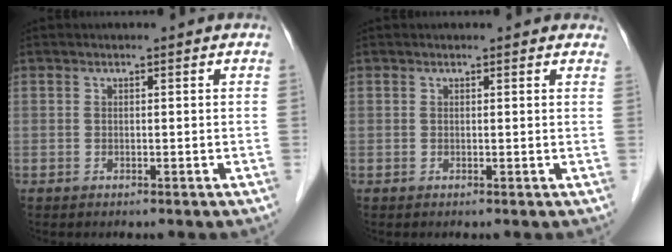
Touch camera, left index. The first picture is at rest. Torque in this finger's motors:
{"motor_torque": [0.45, -0.49, 0.02, -0.01]}